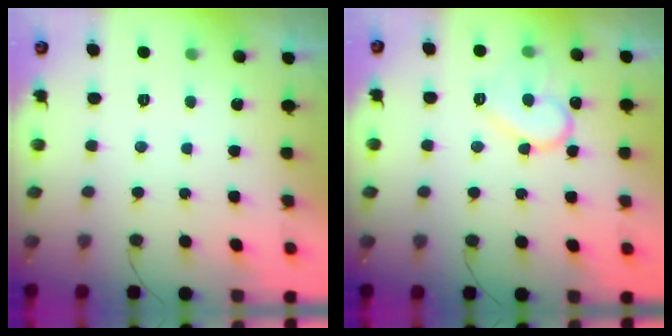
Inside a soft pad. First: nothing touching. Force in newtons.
{"total": 11.8, "press": 11.7, "slide": 1.0}